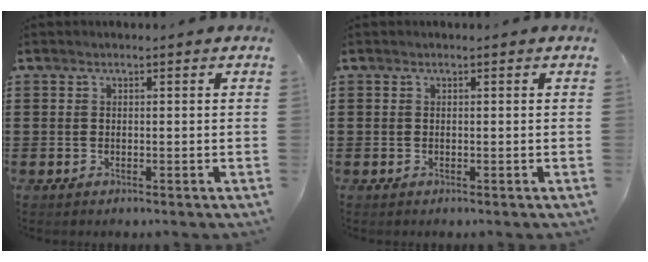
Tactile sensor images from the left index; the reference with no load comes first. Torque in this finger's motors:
{"motor_torque": [-0.01, 0.01, 0.00, 0.01]}